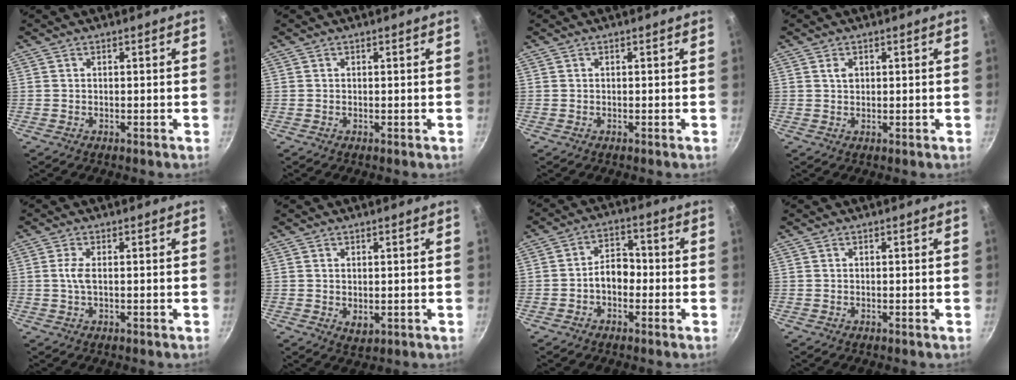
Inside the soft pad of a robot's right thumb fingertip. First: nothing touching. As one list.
[{"total": 0.0}, {"total": 0.0}, {"total": 1.8, "force": [0.6, 1.3, 1.1], "torque": [-0.014, -0.001, 0.010]}, {"total": 2.5, "force": [0.1, 0.7, 2.4], "torque": [-0.059, 0.002, 0.001]}, {"total": 2.3, "force": [0.3, 1.5, 1.7], "torque": [-0.026, -0.008, 0.007]}, {"total": 5.9, "force": [-1.5, 4.1, 3.9], "torque": [-0.031, 0.028, -0.034]}, {"total": 0.0}]